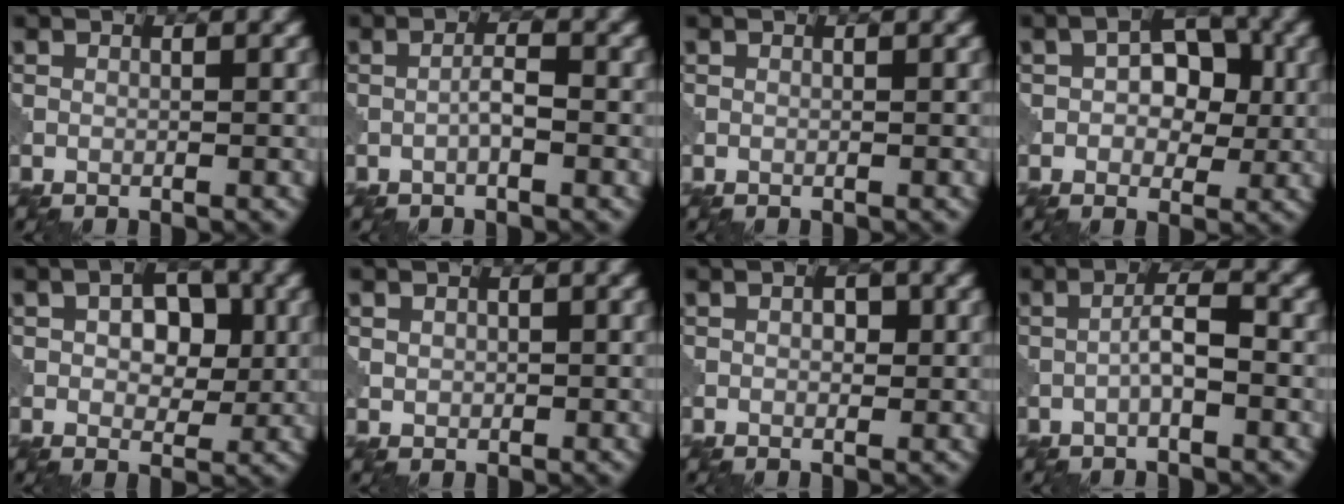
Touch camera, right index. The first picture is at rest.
{"total": 1.6, "force": [-0.6, 0.3, 1.5], "torque": [-0.028, 0.006, -0.014]}
{"total": 0.0}
{"total": 5.0, "force": [0.4, 3.4, 3.7], "torque": [-0.043, 0.004, -0.003]}
{"total": 5.1, "force": [0.8, 3.1, 4.0], "torque": [-0.057, 0.002, 0.009]}
{"total": 1.1, "force": [0.3, 1.0, 0.4], "torque": [-0.007, -0.002, 0.008]}
{"total": 1.4, "force": [0.3, 0.8, 1.1], "torque": [-0.016, 0.003, 0.003]}
{"total": 2.6, "force": [-0.7, 0.5, 2.4], "torque": [-0.045, 0.009, -0.017]}